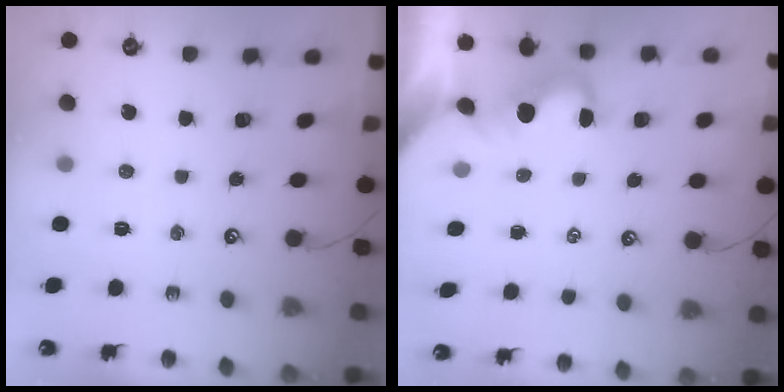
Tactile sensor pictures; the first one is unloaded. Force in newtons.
{"total": 0.0}